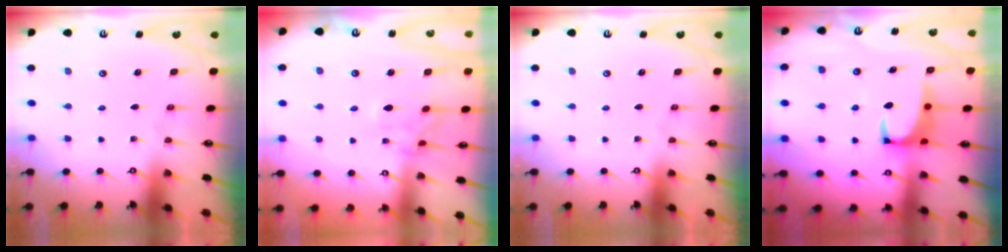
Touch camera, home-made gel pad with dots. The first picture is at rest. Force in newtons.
{"total": 0.0}
{"total": 0.0}
{"total": 2.4, "press": 2.3, "slide": 0.9}